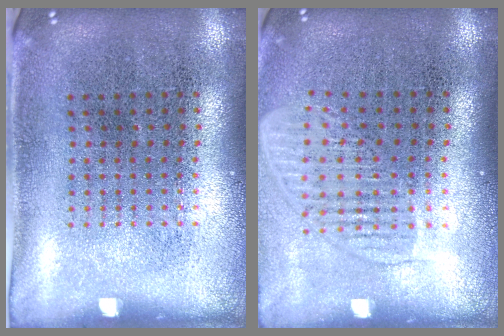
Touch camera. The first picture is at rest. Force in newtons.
{"total": 1.6, "press": 1.3, "slide": 0.9}